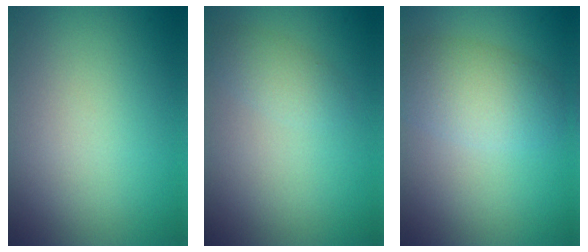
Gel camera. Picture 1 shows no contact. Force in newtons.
{"total": 1.6, "press": 1.6, "slide": 0.1}
{"total": 4.1, "press": 4.1, "slide": 0.2}